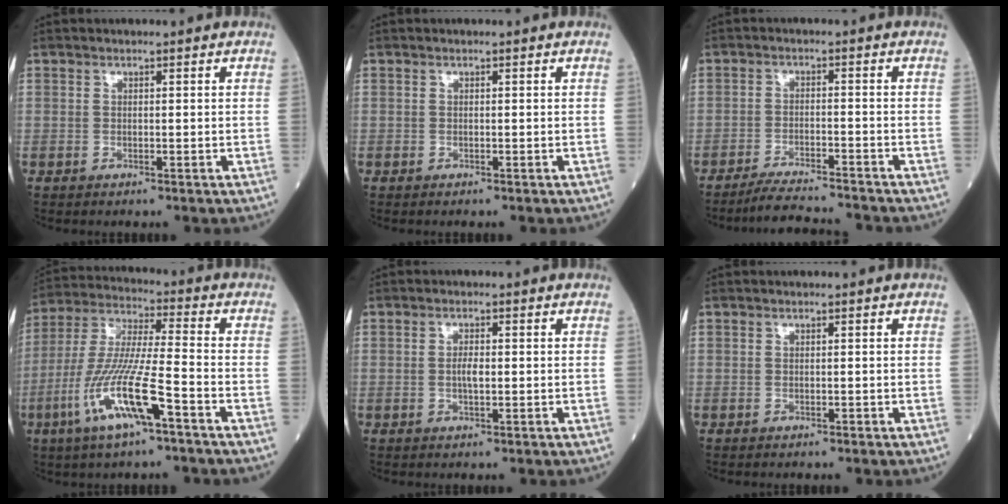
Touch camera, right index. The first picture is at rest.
{"total": 0.0}
{"total": 8.4, "force": [-8.0, 0.0, 2.5], "torque": [-0.039, -0.009, -0.131]}
{"total": 13.9, "force": [-6.2, 0.9, 12.4], "torque": [-0.261, -0.014, -0.117]}
{"total": 1.9, "force": [-0.2, 0.5, 1.8], "torque": [-0.040, 0.001, -0.002]}
{"total": 0.0}